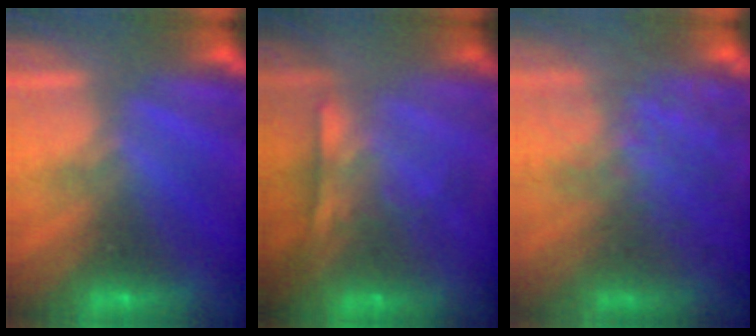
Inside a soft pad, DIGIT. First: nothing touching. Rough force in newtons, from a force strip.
{"total": 7.2}
{"total": 9.0}